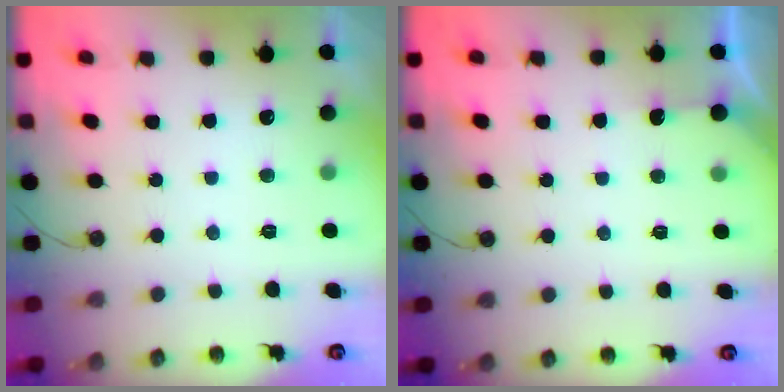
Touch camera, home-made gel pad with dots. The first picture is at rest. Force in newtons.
{"total": 3.0, "press": 3.0, "slide": 0.3}